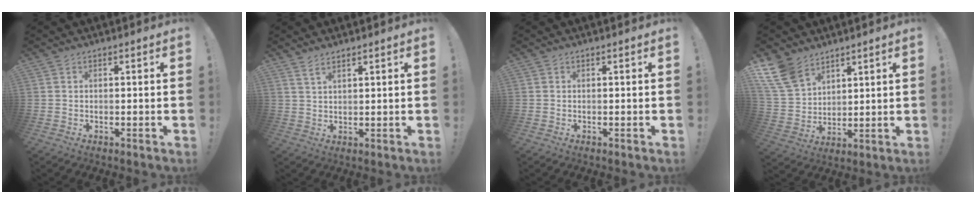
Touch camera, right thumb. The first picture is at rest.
{"total": 3.1, "force": [2.5, 0.6, 1.7], "torque": [-0.034, -0.014, 0.045]}
{"total": 0.0}
{"total": 12.5, "force": [8.8, 7.3, 5.1], "torque": [-0.113, -0.049, 0.173]}